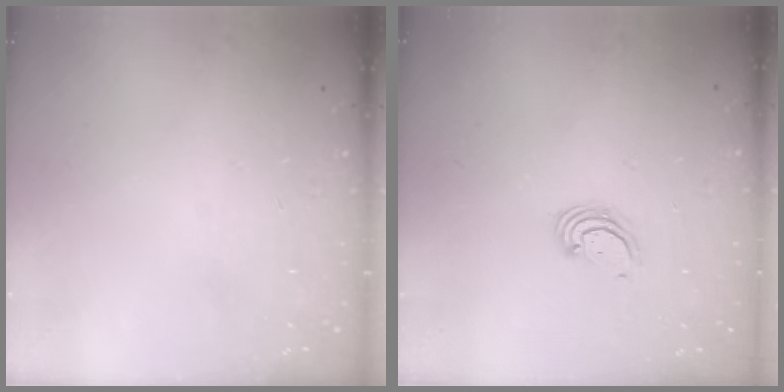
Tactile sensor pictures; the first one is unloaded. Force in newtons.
{"total": 2.8, "press": 2.8, "slide": 0.3}